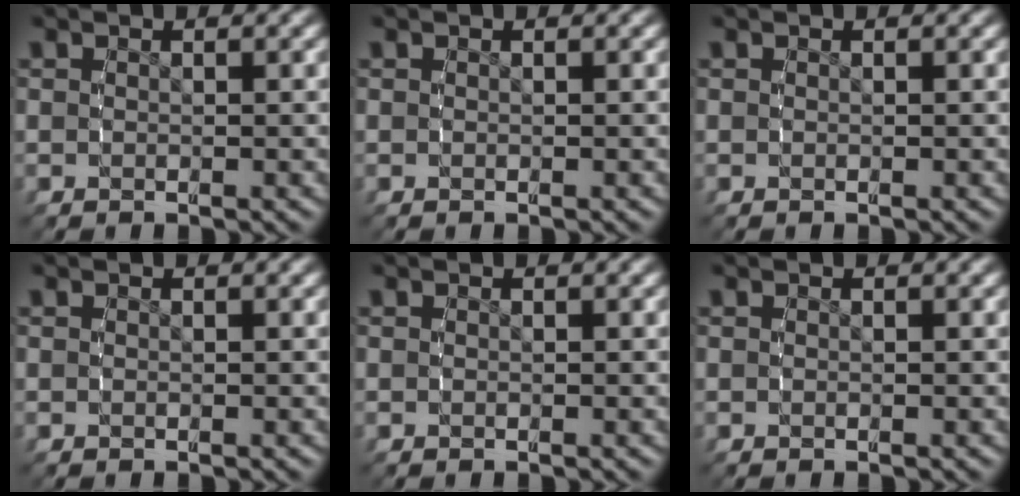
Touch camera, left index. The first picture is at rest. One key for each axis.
{"total": 0.0}
{"total": 0.0}
{"total": 0.0}
{"total": 0.0}
{"total": 0.0}